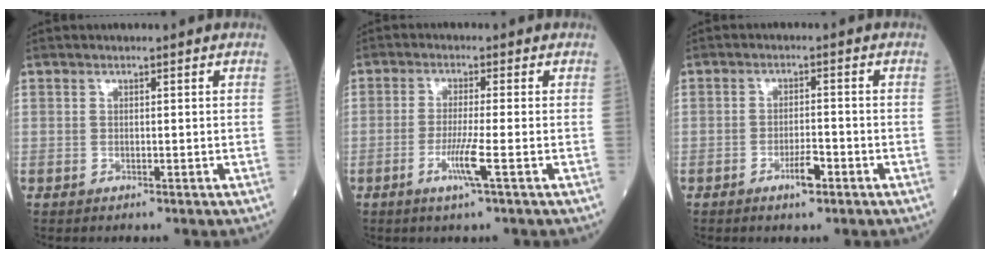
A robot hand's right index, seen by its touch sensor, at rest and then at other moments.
{"total": 4.5, "force": [-1.7, -0.8, 4.1], "torque": [-0.084, -0.011, -0.037]}
{"total": 3.3, "force": [-1.9, 0.6, 2.6], "torque": [-0.046, 0.001, -0.033]}